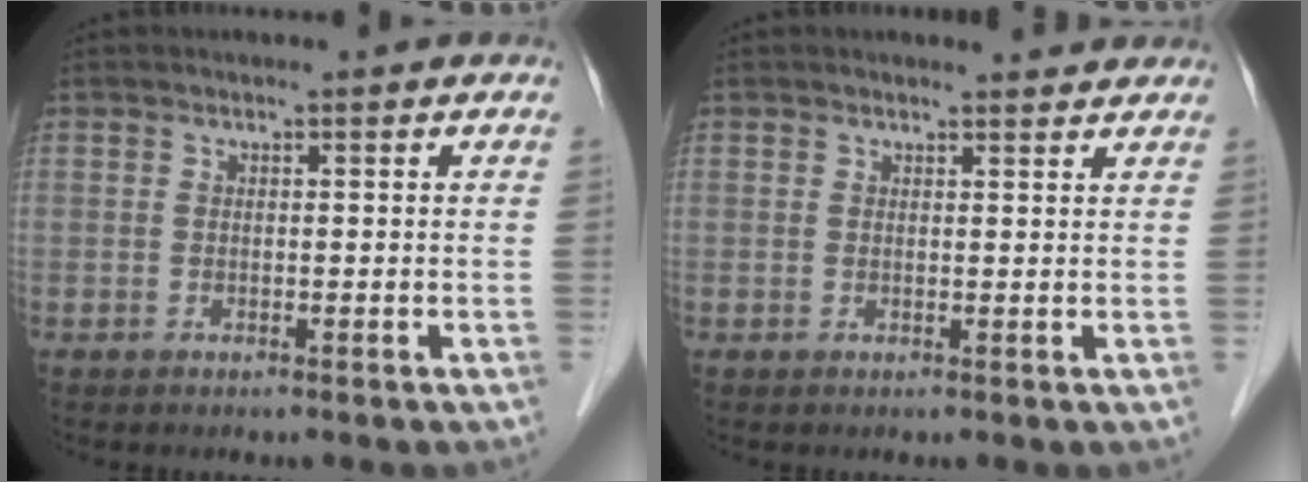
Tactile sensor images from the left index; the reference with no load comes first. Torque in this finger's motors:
{"motor_torque": [0.60, -0.70, 0.07, -0.01]}